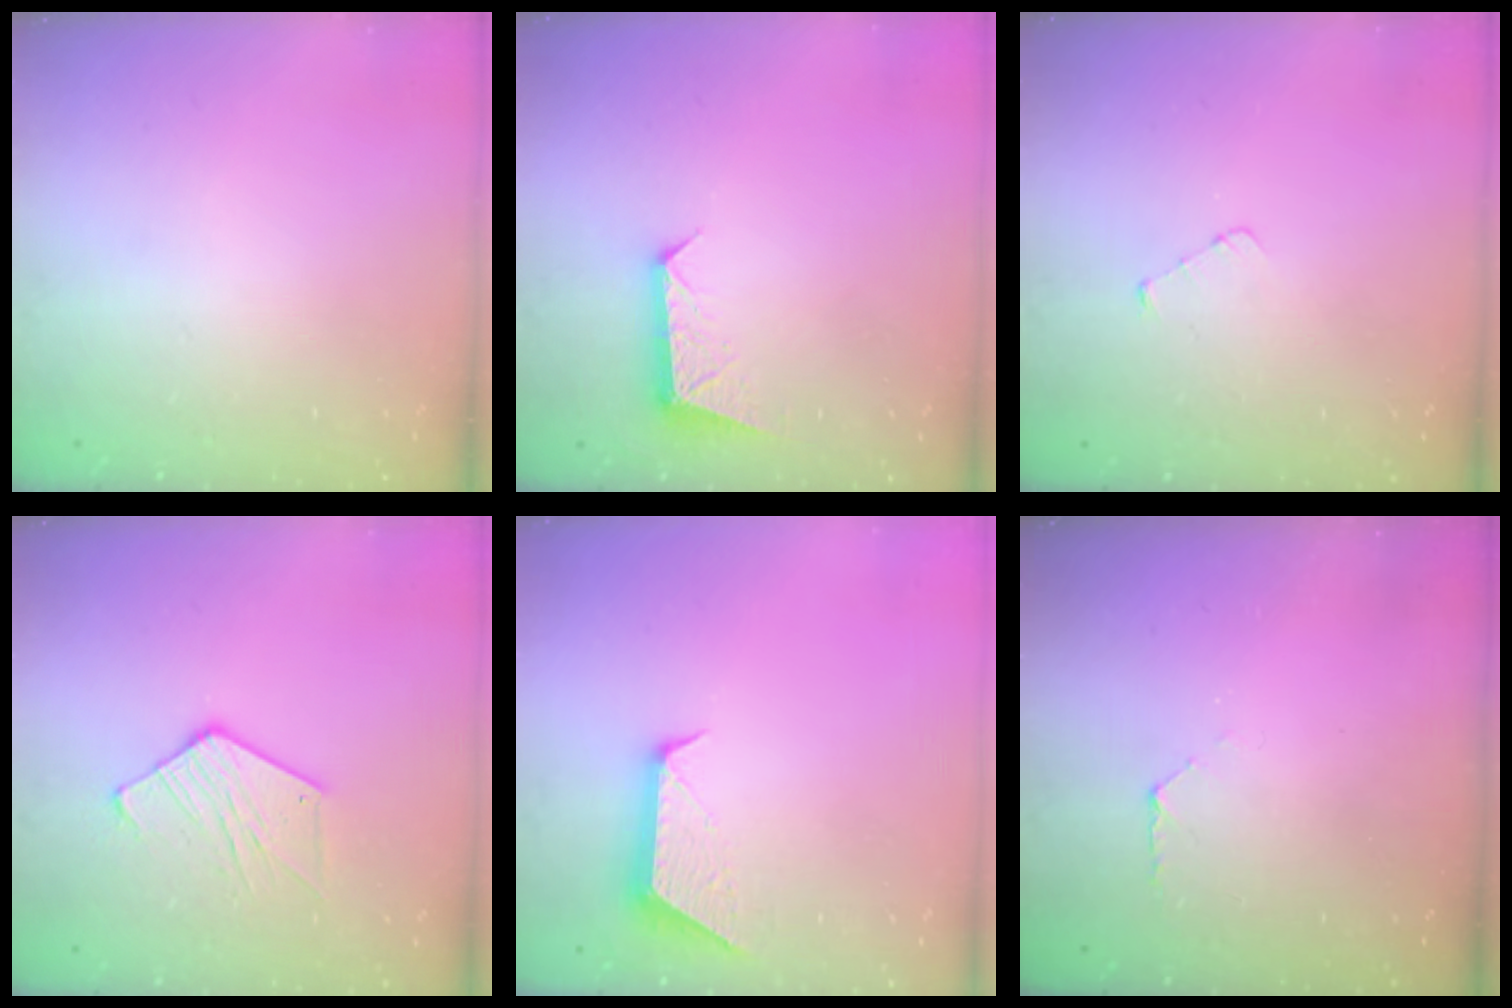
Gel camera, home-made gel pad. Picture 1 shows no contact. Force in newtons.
{"total": 8.4, "press": 8.3, "slide": 0.4}
{"total": 2.5, "press": 2.5, "slide": 0.2}
{"total": 9.8, "press": 9.7, "slide": 0.8}
{"total": 9.4, "press": 9.4, "slide": 0.5}
{"total": 5.1, "press": 5.0, "slide": 0.5}